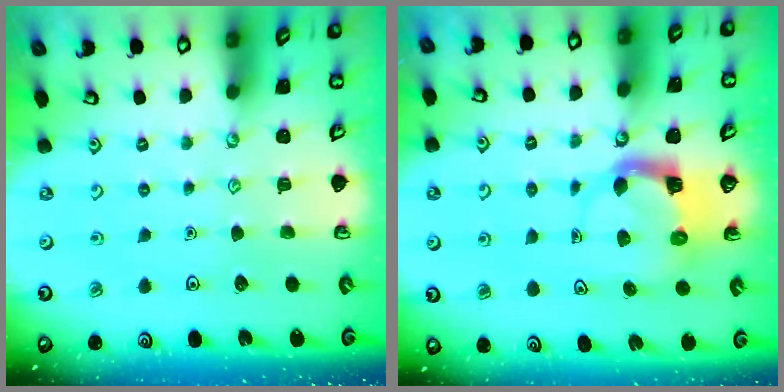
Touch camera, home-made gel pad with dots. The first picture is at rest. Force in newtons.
{"total": 3.8, "press": 3.7, "slide": 0.7}